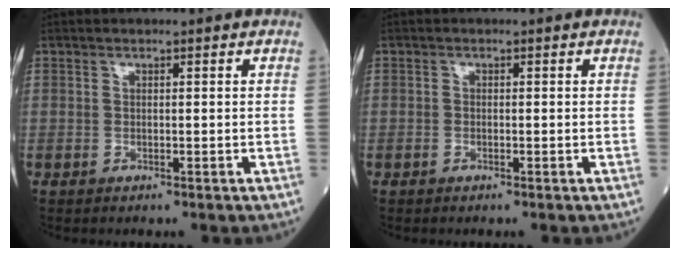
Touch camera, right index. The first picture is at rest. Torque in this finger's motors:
{"motor_torque": [0.05, -0.05, 0.03, 0.00]}